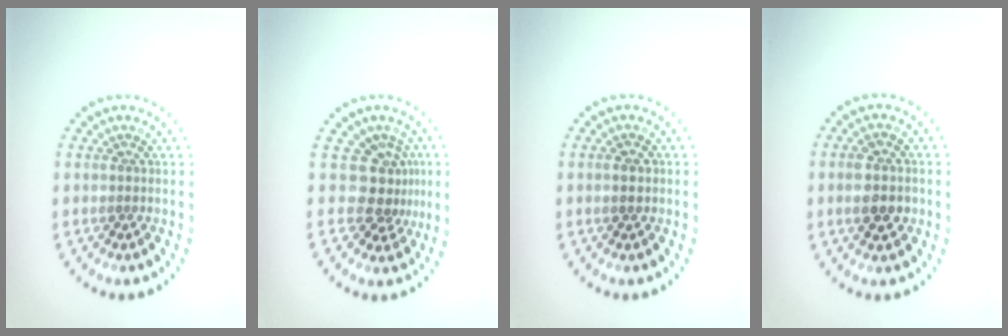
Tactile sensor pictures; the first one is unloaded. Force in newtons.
{"total": 3.4, "press": 2.5, "slide": 2.4}
{"total": 1.7, "press": 1.7, "slide": 0.1}
{"total": 3.0, "press": 3.0, "slide": 0.2}